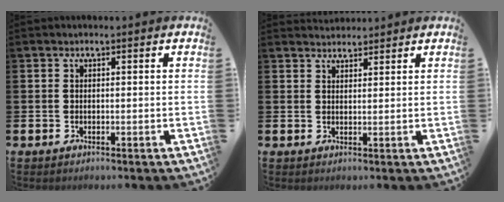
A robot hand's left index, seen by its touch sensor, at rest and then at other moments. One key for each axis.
{"total": 2.5, "fx": 2.4, "fy": 0.7, "fz": 0.0, "tx": 0.001, "ty": -0.009, "tz": 0.043}